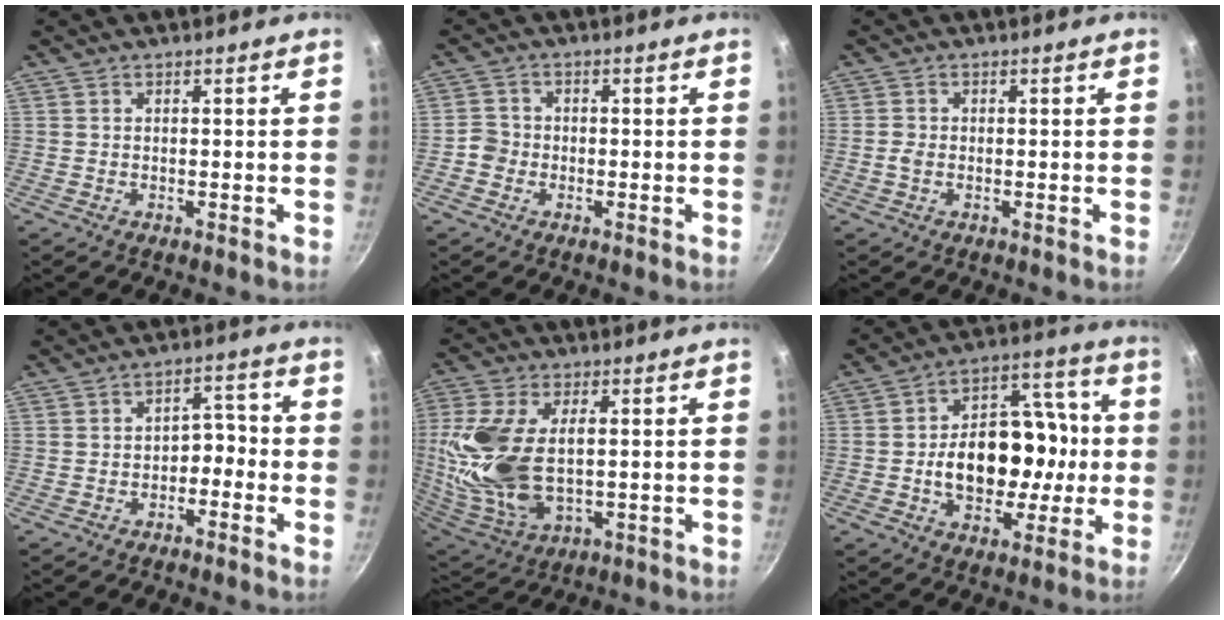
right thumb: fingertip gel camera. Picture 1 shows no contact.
{"total": 3.0, "force": [-1.0, 2.6, 0.8], "torque": [-0.001, 0.010, -0.029]}
{"total": 1.8, "force": [-0.4, 1.3, 1.2], "torque": [-0.025, 0.002, -0.009]}
{"total": 4.6, "force": [-2.0, 3.0, 2.9], "torque": [-0.021, 0.037, -0.039]}
{"total": 18.6, "force": [0.8, 10.0, 15.7], "torque": [-0.354, -0.014, 0.028]}
{"total": 18.6, "force": [-1.5, 12.2, 13.9], "torque": [-0.168, 0.042, -0.017]}